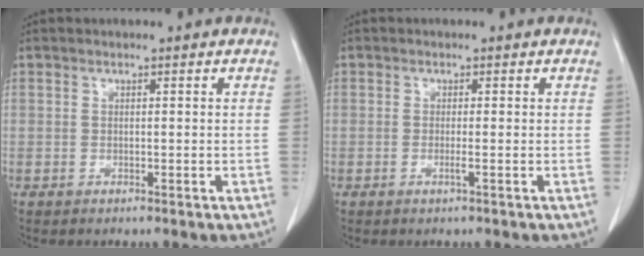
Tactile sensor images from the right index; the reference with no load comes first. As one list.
[{"total": 1.1, "force": [-0.5, -0.4, 0.9], "torque": [-0.019, -0.003, -0.008]}]